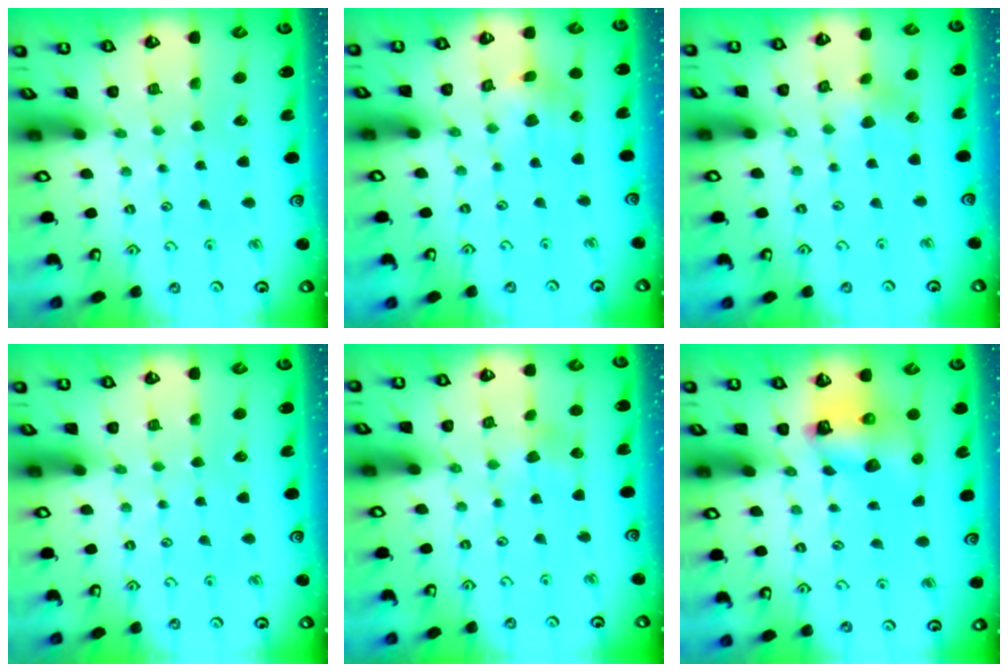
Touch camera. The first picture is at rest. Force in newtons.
{"total": 4.4, "press": 4.4, "slide": 0.6}
{"total": 3.5, "press": 3.5, "slide": 0.4}
{"total": 0.0}
{"total": 3.5, "press": 3.5, "slide": 0.3}
{"total": 8.8, "press": 8.6, "slide": 1.5}